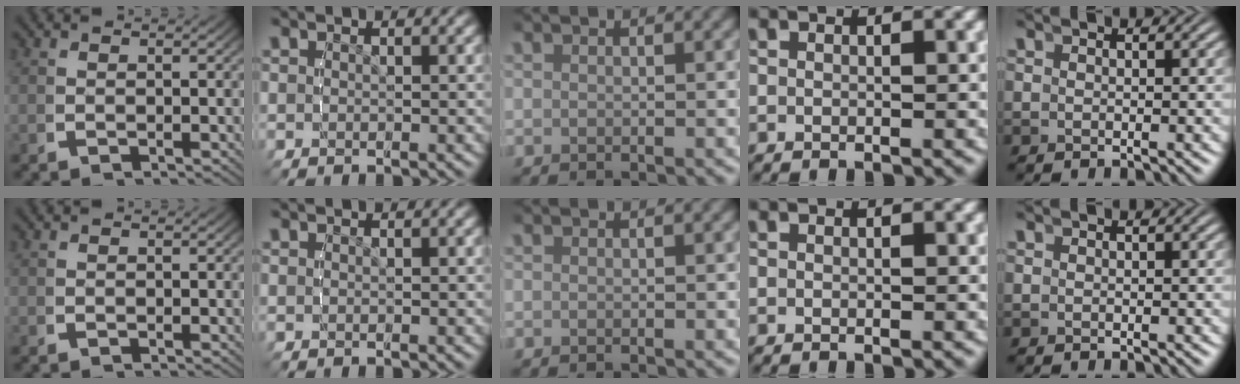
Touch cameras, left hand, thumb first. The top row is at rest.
{}